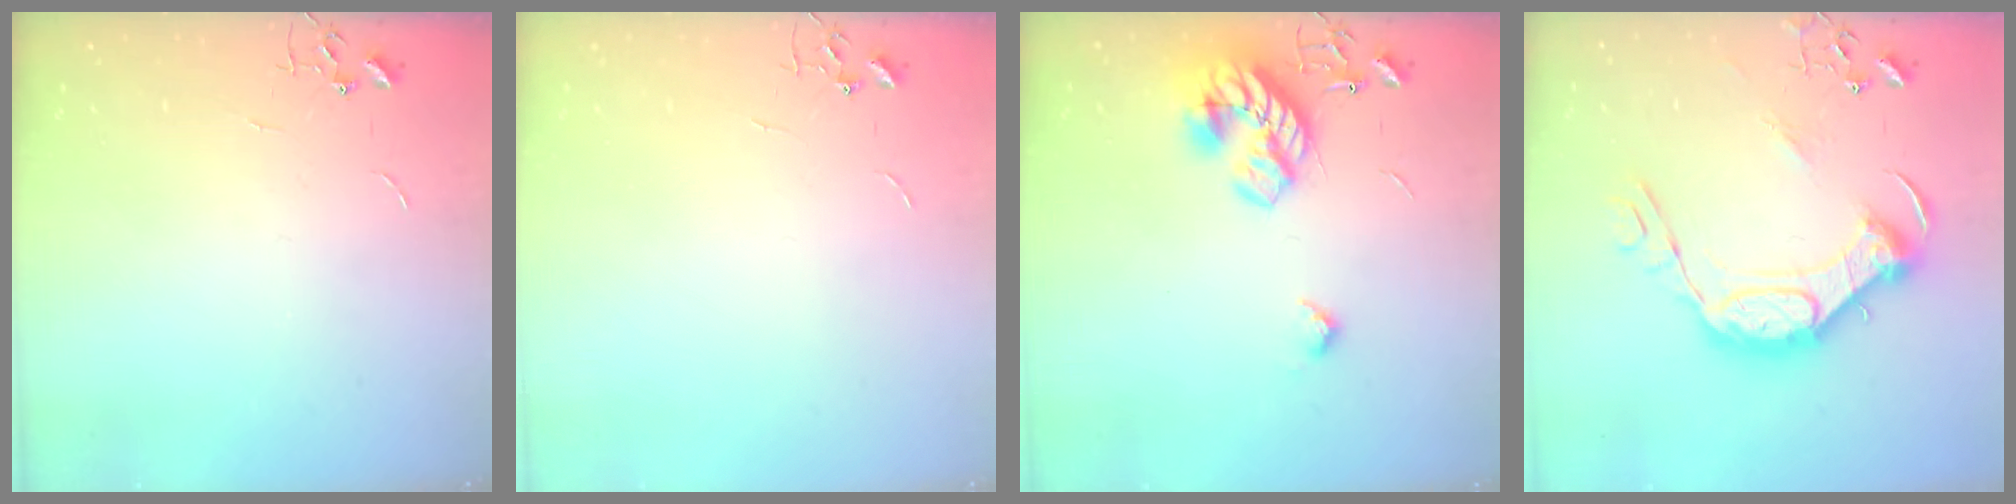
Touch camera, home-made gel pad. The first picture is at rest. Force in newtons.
{"total": 0.0}
{"total": 17.4, "press": 17.4, "slide": 0.4}
{"total": 18.6, "press": 18.6, "slide": 1.3}